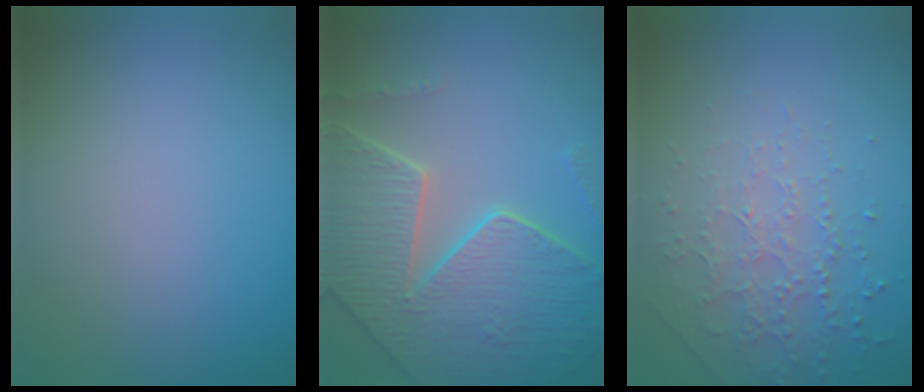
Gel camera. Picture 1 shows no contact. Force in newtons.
{"total": 8.1, "press": 5.9, "slide": 5.5}
{"total": 2.1, "press": 1.9, "slide": 0.9}